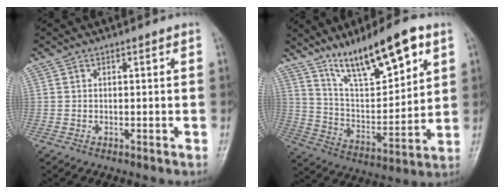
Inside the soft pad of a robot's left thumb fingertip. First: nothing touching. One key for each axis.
{"total": 17.5, "fx": 10.8, "fy": 5.2, "fz": 12.7, "tx": -0.185, "ty": -0.049, "tz": 0.200}